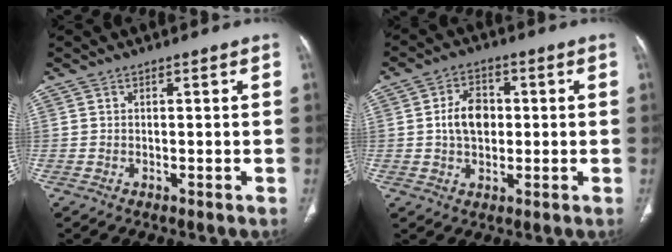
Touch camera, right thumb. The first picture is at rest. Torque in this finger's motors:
{"motor_torque": [0.17, 0.80, 1.16, -0.25, 0.02]}